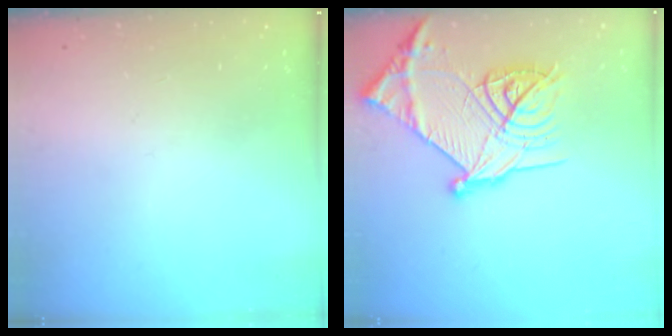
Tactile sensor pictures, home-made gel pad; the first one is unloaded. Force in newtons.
{"total": 23.6, "press": 23.5, "slide": 2.1}